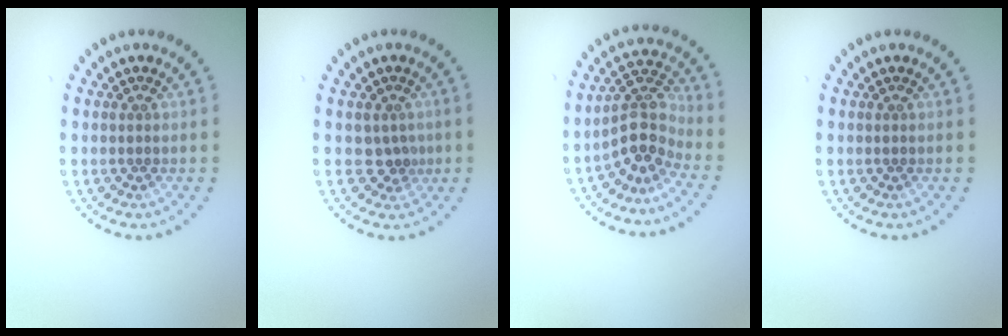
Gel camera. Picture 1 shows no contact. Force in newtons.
{"total": 1.5, "press": 1.2, "slide": 1.0}
{"total": 3.9, "press": 3.3, "slide": 2.1}
{"total": 0.0}